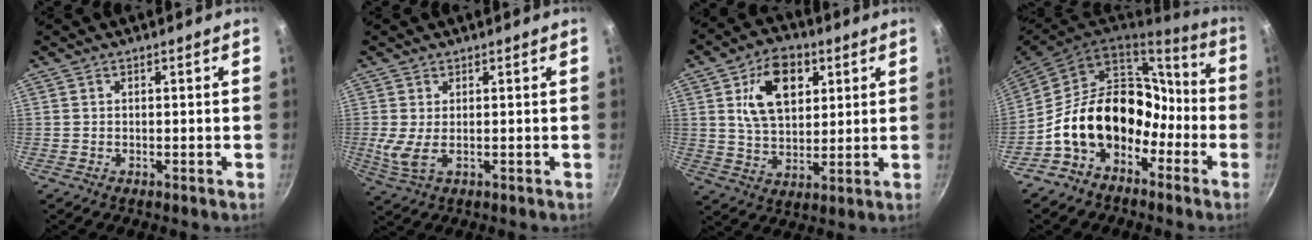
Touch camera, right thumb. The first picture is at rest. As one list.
[{"total": 4.0, "force": [0.3, 1.5, 3.7], "torque": [-0.081, -0.009, 0.015]}, {"total": 13.4, "force": [4.6, 8.6, 9.2], "torque": [-0.121, -0.012, 0.076]}, {"total": 19.2, "force": [-6.8, 13.7, 11.5], "torque": [-0.144, 0.084, -0.123]}]